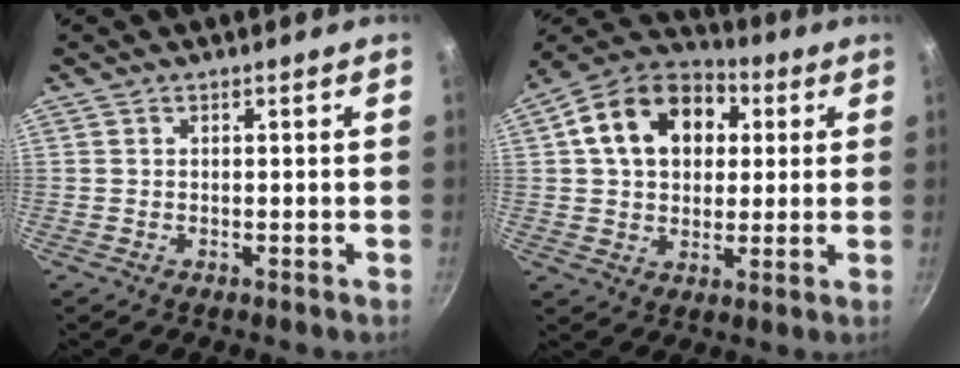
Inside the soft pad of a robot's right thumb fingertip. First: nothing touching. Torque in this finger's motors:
{"motor_torque": [-0.30, 0.93, 0.12, 0.16, 0.12]}